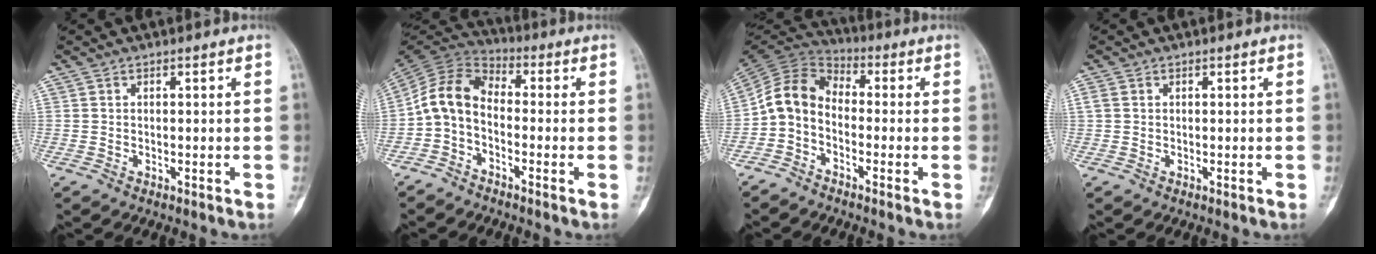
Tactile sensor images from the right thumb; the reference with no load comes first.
{"total": 8.6, "force": [-2.1, 5.7, 6.1], "torque": [-0.109, 0.045, -0.061]}
{"total": 8.4, "force": [-2.3, 6.1, 5.3], "torque": [-0.091, 0.047, -0.064]}
{"total": 1.1, "force": [0.3, 0.9, 0.6], "torque": [-0.017, 0.007, 0.007]}